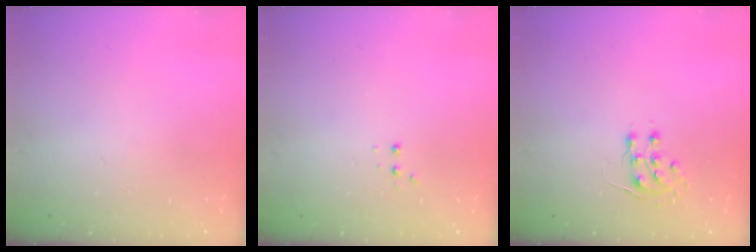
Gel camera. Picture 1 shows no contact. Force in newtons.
{"total": 3.0, "press": 2.9, "slide": 0.7}
{"total": 7.4, "press": 7.4, "slide": 0.7}